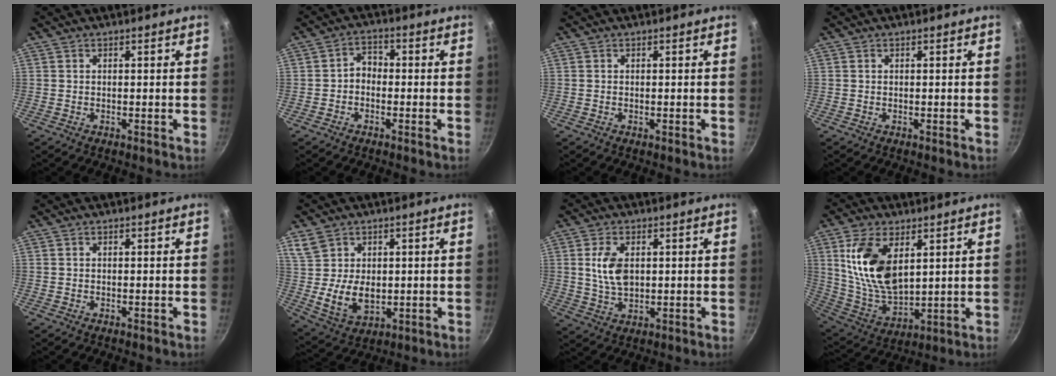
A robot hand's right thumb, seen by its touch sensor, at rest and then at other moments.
{"total": 3.4, "force": [-1.0, 2.6, 2.0], "torque": [-0.017, 0.020, -0.026]}
{"total": 0.0}
{"total": 0.0}
{"total": 0.0}
{"total": 9.4, "force": [1.2, 6.8, 6.3], "torque": [-0.098, -0.022, 0.034]}
{"total": 7.2, "force": [1.3, 4.3, 5.7], "torque": [-0.101, -0.007, 0.026]}
{"total": 15.8, "force": [5.1, 8.7, 12.2], "torque": [-0.221, -0.032, 0.110]}